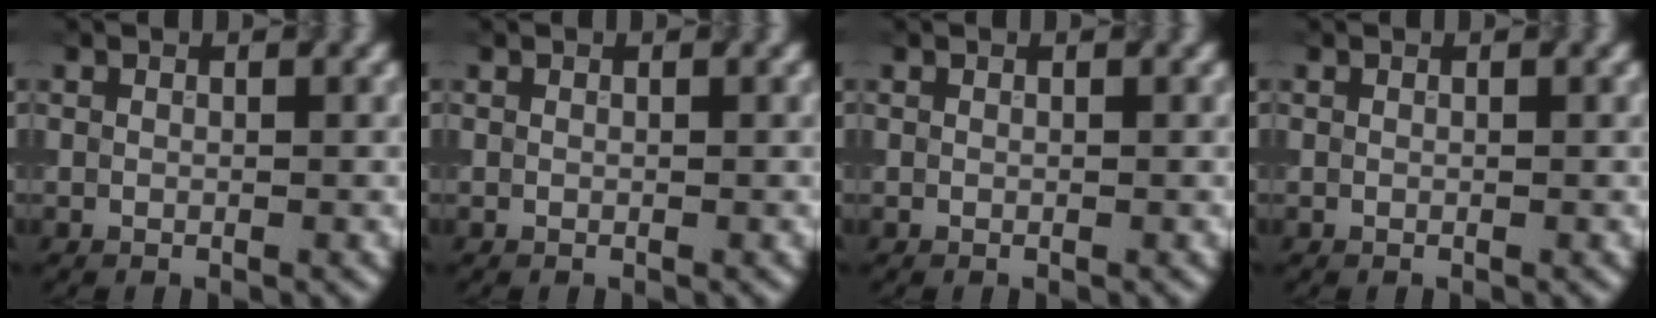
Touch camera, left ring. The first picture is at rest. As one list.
[{"total": 0.0}, {"total": 0.0}, {"total": 0.0}]